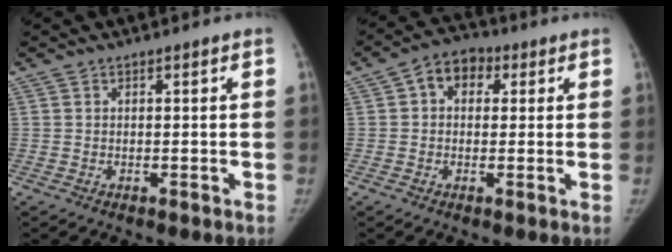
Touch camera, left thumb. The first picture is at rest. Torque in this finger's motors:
{"motor_torque": [2.38, 2.36, 0.65, -0.47, 0.19]}